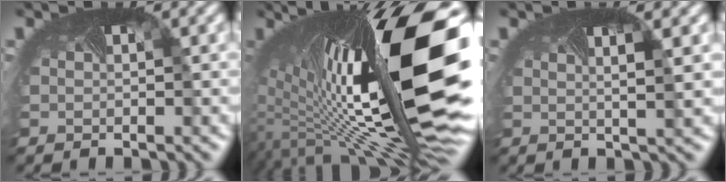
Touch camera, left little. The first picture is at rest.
{"total": 17.2, "force": [2.3, 5.6, 16.1], "torque": [-0.280, -0.004, 0.035]}
{"total": 2.0, "force": [0.4, 0.3, 1.9], "torque": [-0.029, -0.008, 0.001]}